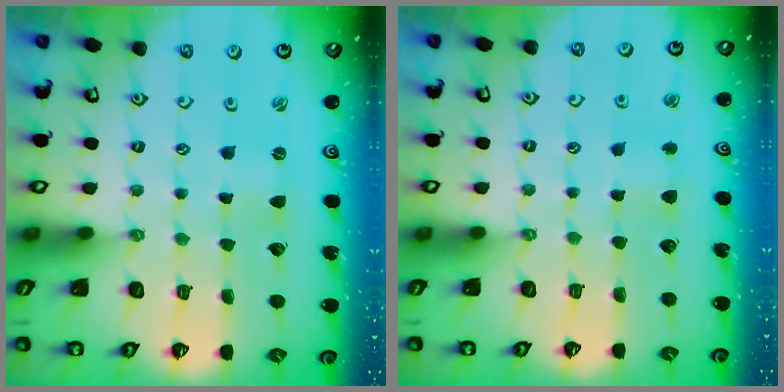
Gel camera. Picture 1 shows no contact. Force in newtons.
{"total": 2.6, "press": 2.5, "slide": 0.6}